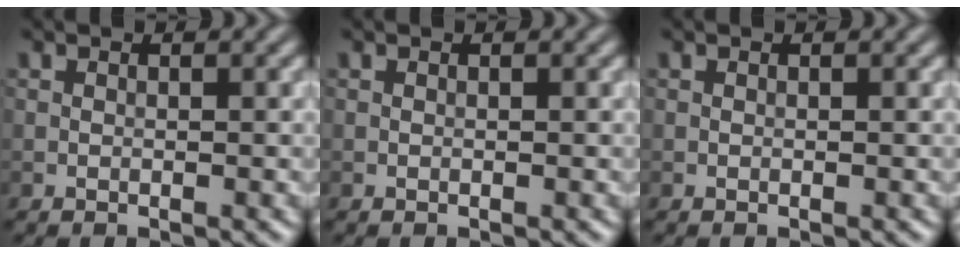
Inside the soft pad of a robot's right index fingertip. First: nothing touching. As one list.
[{"total": 0.0}, {"total": 0.0}]